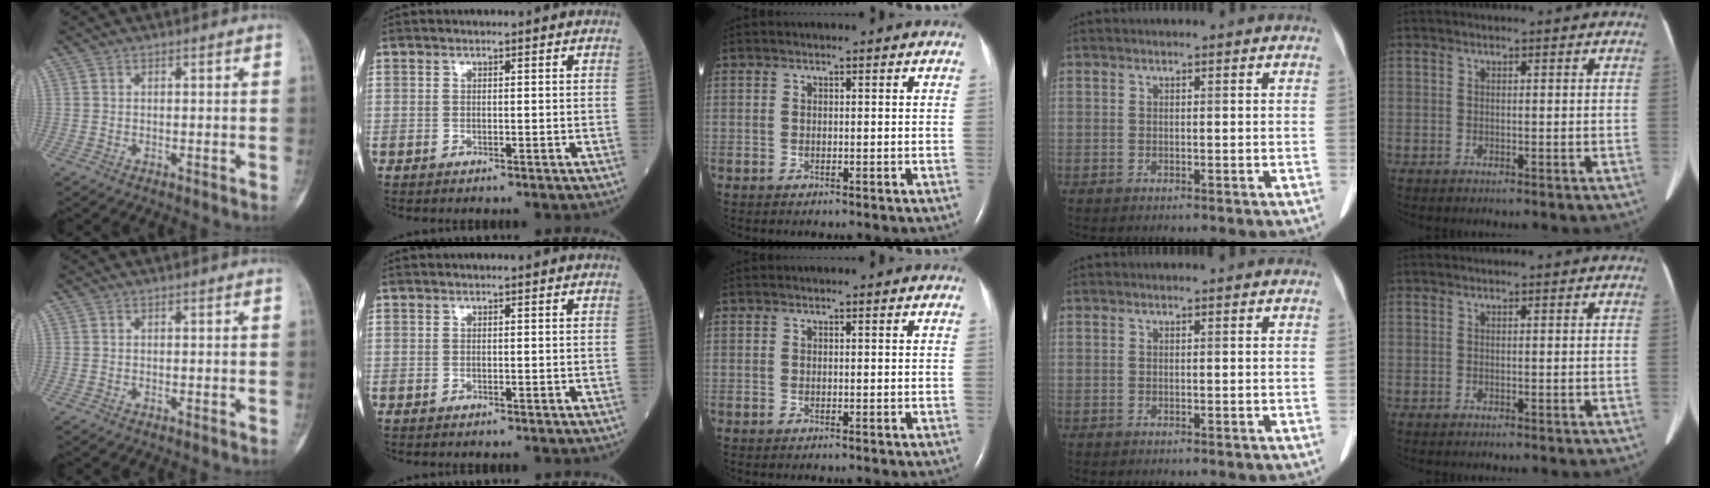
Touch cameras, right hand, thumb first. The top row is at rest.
{}